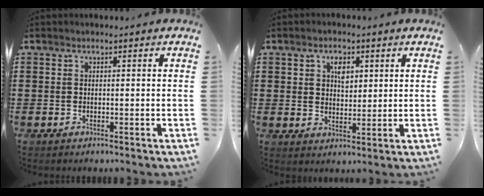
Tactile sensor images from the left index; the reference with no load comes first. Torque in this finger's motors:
{"motor_torque": [0.38, 0.44, 0.13, 0.06]}